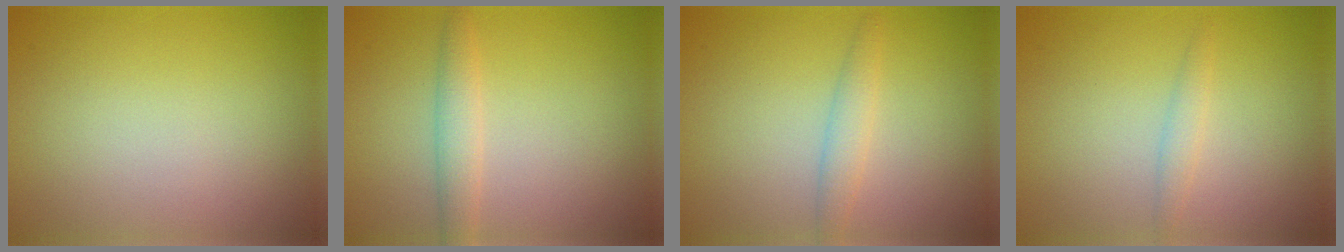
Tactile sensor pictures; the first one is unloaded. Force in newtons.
{"total": 2.1, "press": 2.1, "slide": 0.1}
{"total": 1.7, "press": 1.7, "slide": 0.0}
{"total": 1.2, "press": 1.2, "slide": 0.1}